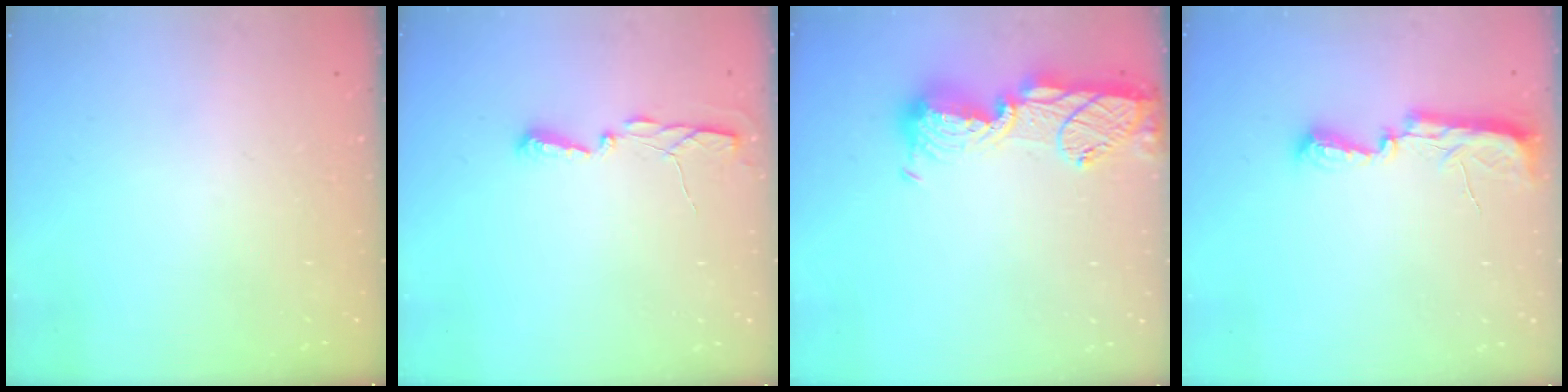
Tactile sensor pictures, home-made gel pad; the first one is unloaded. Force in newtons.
{"total": 3.9, "press": 3.9, "slide": 0.4}
{"total": 14.0, "press": 13.9, "slide": 1.0}
{"total": 10.5, "press": 8.9, "slide": 5.5}